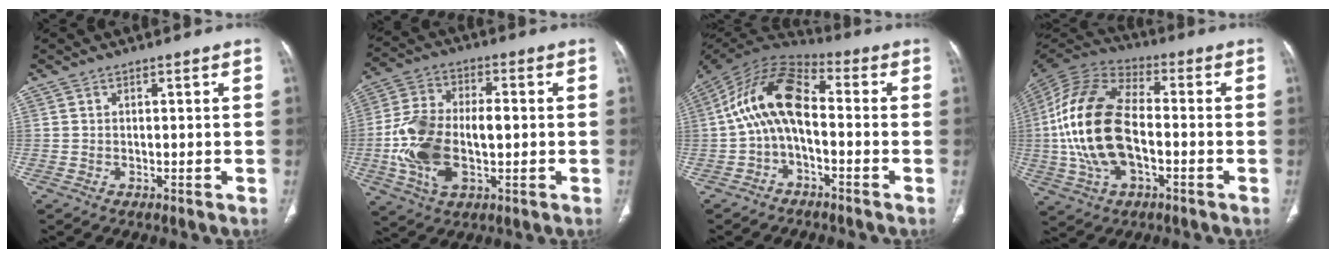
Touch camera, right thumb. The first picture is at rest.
{"total": 16.1, "force": [-1.6, 9.1, 13.2], "torque": [-0.266, 0.019, -0.025]}
{"total": 13.2, "force": [-1.0, 7.0, 11.2], "torque": [-0.201, 0.049, -0.030]}
{"total": 20.4, "force": [-2.1, 11.4, 16.8], "torque": [-0.348, 0.023, -0.039]}